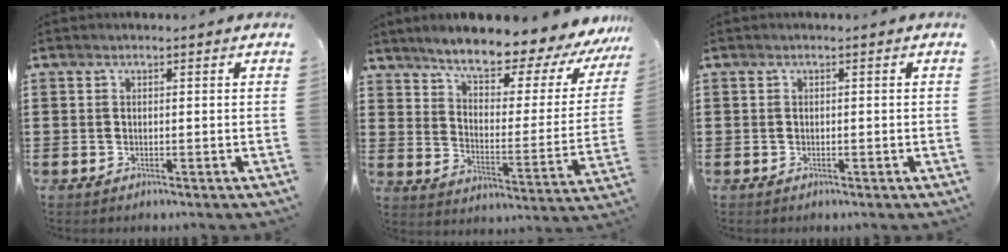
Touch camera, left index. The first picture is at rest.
{"total": 8.4, "force": [7.0, 1.9, 4.2], "torque": [-0.089, -0.052, 0.110]}
{"total": 0.0}